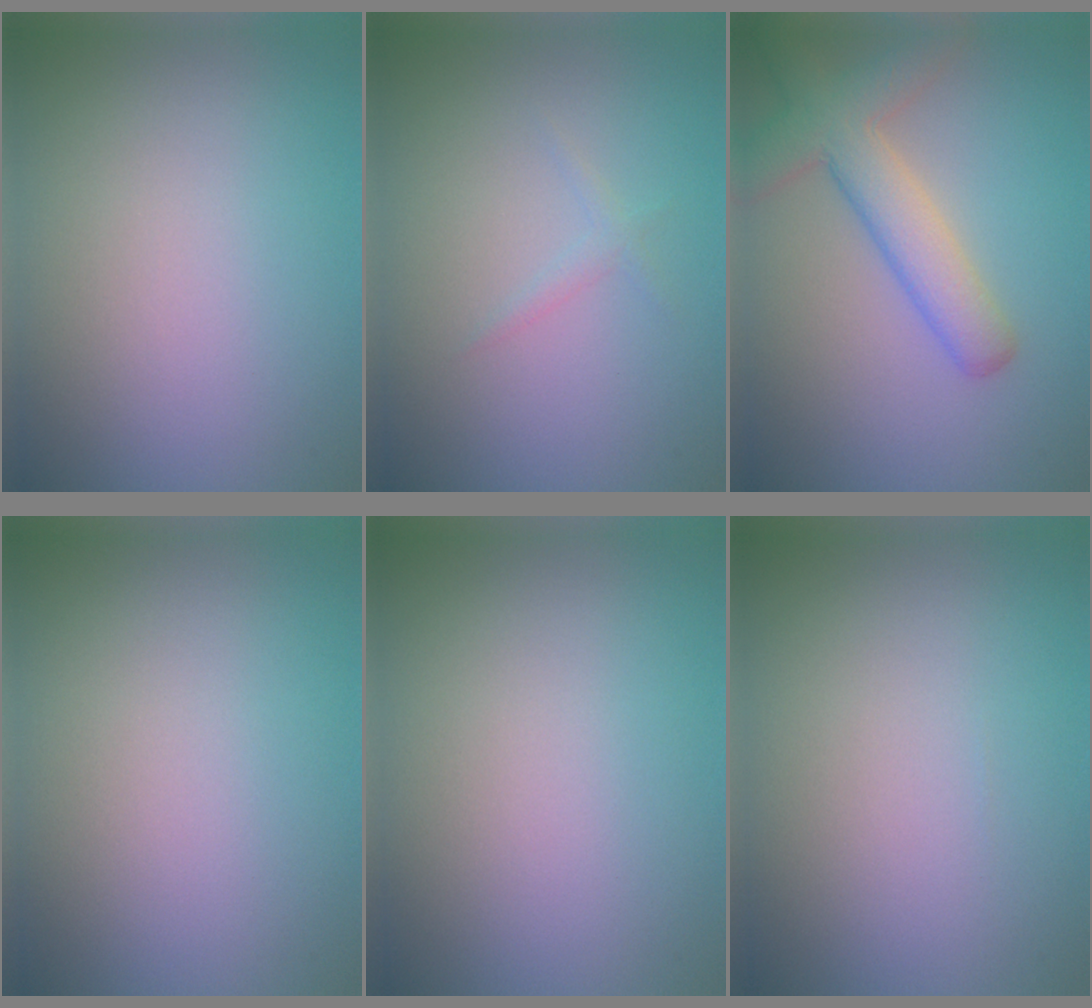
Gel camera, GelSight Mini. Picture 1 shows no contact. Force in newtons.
{"total": 0.7, "press": 0.7, "slide": 0.1}
{"total": 5.6, "press": 5.6, "slide": 0.3}
{"total": 0.0}
{"total": 0.0}
{"total": 0.0}